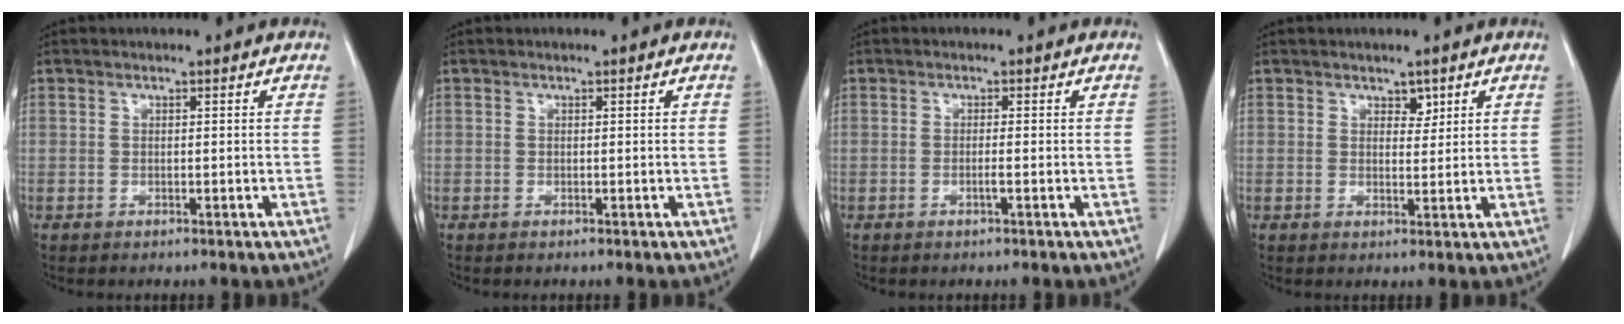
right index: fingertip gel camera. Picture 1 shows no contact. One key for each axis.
{"total": 0.0}
{"total": 0.9, "fx": -0.4, "fy": -0.2, "fz": 0.8, "tx": -0.013, "ty": 0.000, "tz": -0.008}
{"total": 2.1, "fx": 1.3, "fy": 1.2, "fz": 1.0, "tx": -0.011, "ty": -0.002, "tz": 0.022}